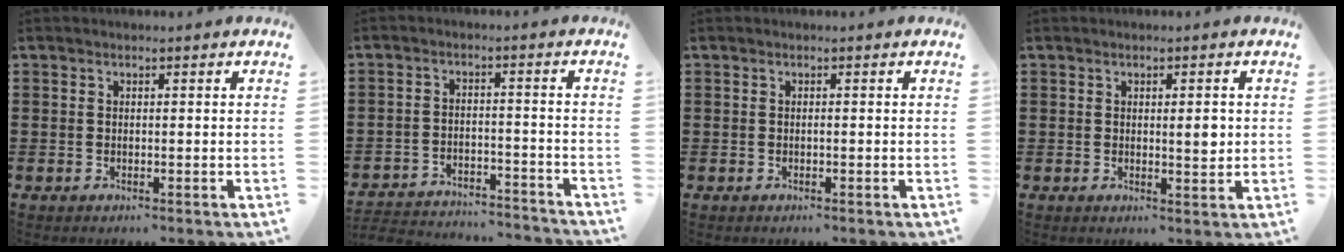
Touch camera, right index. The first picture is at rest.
{"total": 3.8, "force": [-3.8, 0.3, 0.4], "torque": [-0.013, 0.002, -0.080]}
{"total": 0.0}
{"total": 2.9, "force": [0.5, 0.8, 2.7], "torque": [-0.036, -0.002, 0.002]}